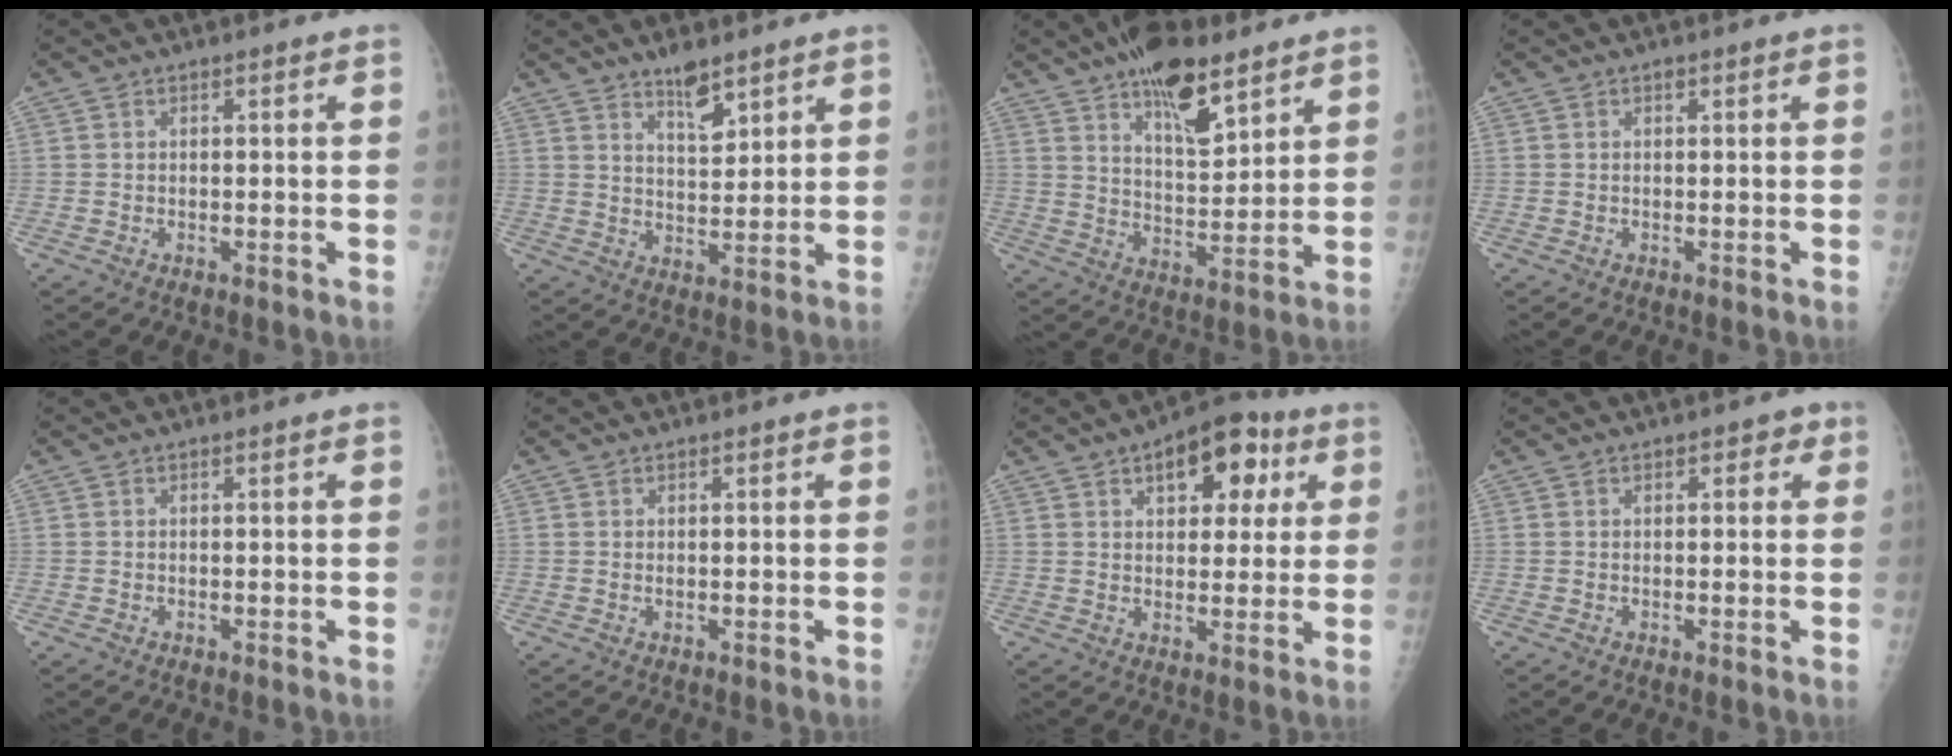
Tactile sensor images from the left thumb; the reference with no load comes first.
{"total": 6.0, "force": [4.4, 2.1, 3.4], "torque": [-0.039, -0.036, 0.076]}
{"total": 14.0, "force": [9.0, 5.6, 9.1], "torque": [-0.115, -0.050, 0.150]}
{"total": 0.5, "force": [0.3, 0.3, 0.3], "torque": [-0.001, 0.000, 0.002]}
{"total": 0.0}
{"total": 0.0}
{"total": 12.2, "force": [5.3, 6.9, 8.5], "torque": [-0.070, 0.001, 0.068]}
{"total": 2.2, "force": [1.0, 1.5, 1.3], "torque": [0.004, 0.001, 0.007]}